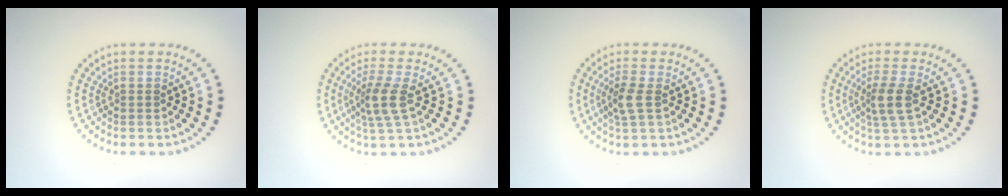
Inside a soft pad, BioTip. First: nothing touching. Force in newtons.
{"total": 2.9, "press": 2.4, "slide": 1.7}
{"total": 2.1, "press": 2.0, "slide": 0.8}
{"total": 2.4, "press": 2.0, "slide": 1.4}